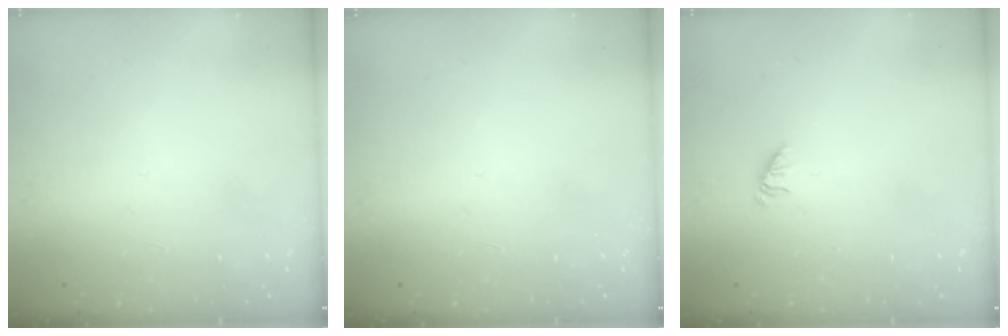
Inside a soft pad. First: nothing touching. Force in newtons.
{"total": 0.0}
{"total": 0.0}